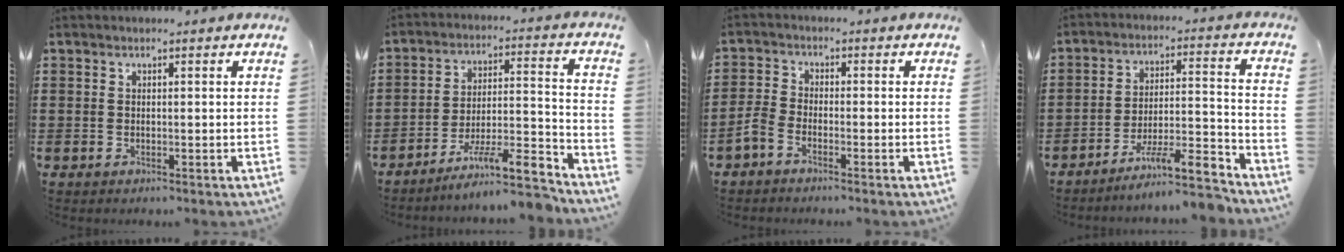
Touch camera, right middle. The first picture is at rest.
{"total": 9.3, "force": [-7.9, 0.8, 4.8], "torque": [-0.070, 0.007, -0.151]}
{"total": 2.4, "force": [-1.9, 0.8, 1.2], "torque": [-0.036, 0.001, -0.042]}
{"total": 8.5, "force": [-7.4, 0.8, 4.1], "torque": [-0.061, 0.004, -0.141]}